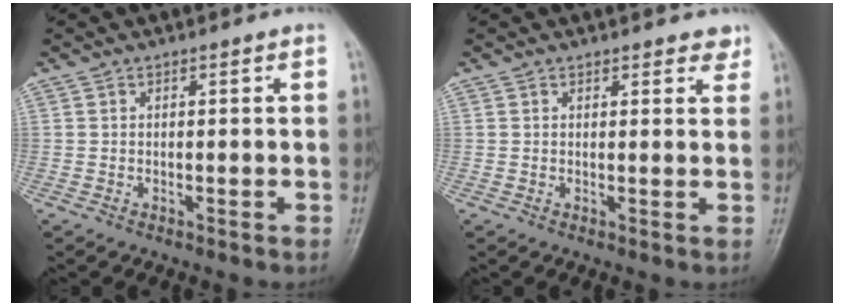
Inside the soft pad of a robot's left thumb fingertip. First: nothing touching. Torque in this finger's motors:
{"motor_torque": [-0.07, -0.07, -0.14, -0.09, 0.03]}